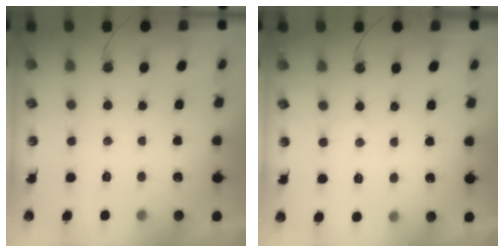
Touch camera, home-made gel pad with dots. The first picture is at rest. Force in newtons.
{"total": 3.4, "press": 3.3, "slide": 0.5}